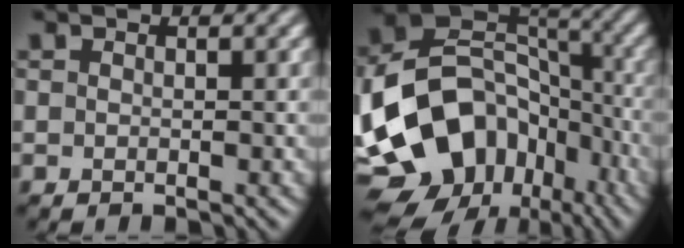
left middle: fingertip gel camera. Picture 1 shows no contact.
{"total": 16.3, "force": [-7.1, 11.9, 8.5], "torque": [-0.164, 0.016, -0.126]}